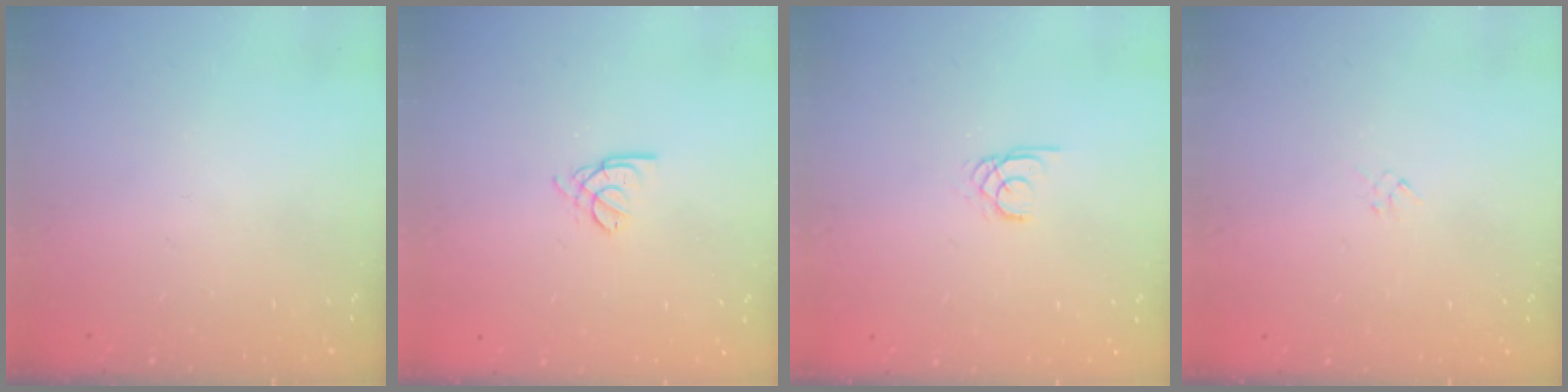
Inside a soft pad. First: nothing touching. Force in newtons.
{"total": 2.6, "press": 2.5, "slide": 0.5}
{"total": 1.5, "press": 1.5, "slide": 0.1}
{"total": 1.3, "press": 1.2, "slide": 0.5}